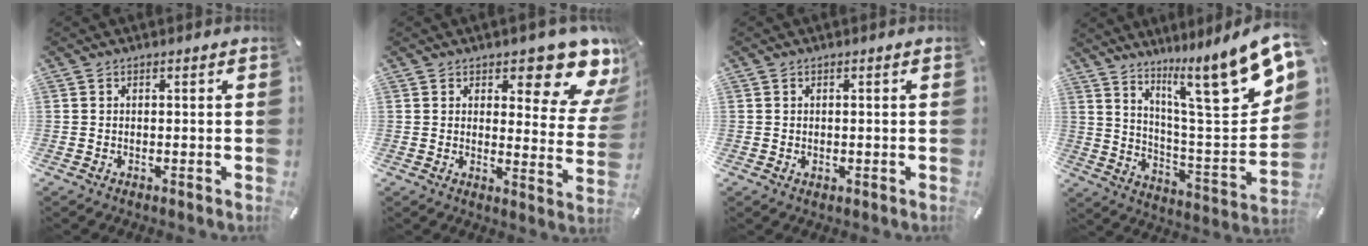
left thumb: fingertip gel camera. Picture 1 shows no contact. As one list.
[{"total": 11.5, "force": [8.5, 4.1, 6.4], "torque": [-0.060, -0.083, 0.143]}, {"total": 0.7, "force": [0.1, 0.6, 0.3], "torque": [-0.007, 0.004, 0.001]}, {"total": 20.3, "force": [13.6, 4.1, 14.5], "torque": [-0.203, -0.110, 0.205]}]